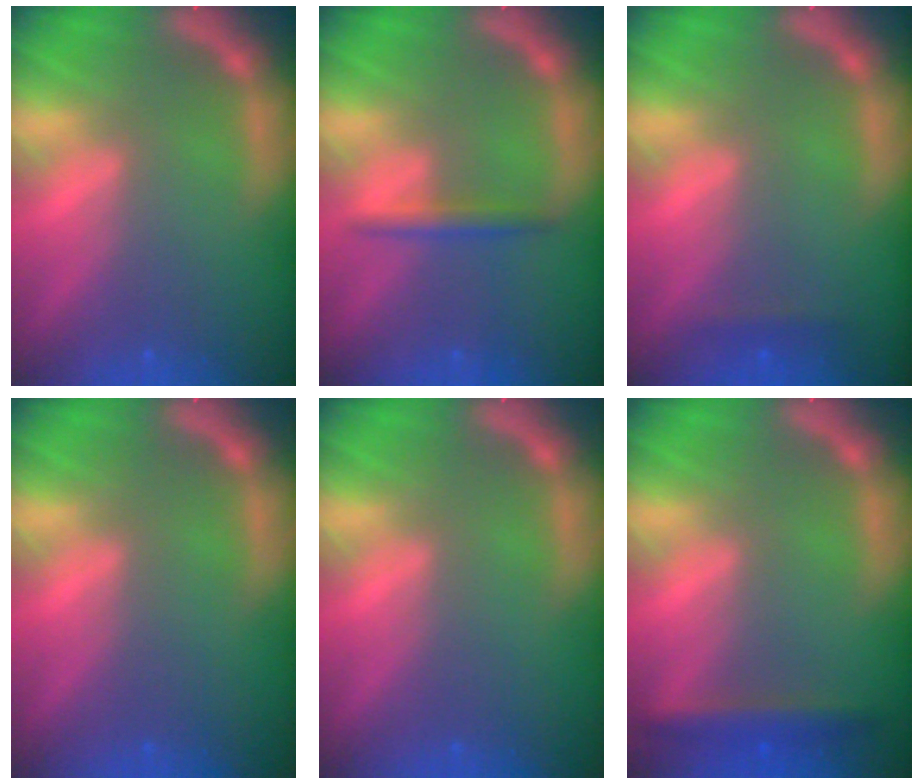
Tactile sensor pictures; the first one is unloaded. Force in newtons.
{"total": 1.9}
{"total": 0.9}
{"total": 0.0}
{"total": 0.0}
{"total": 3.0}